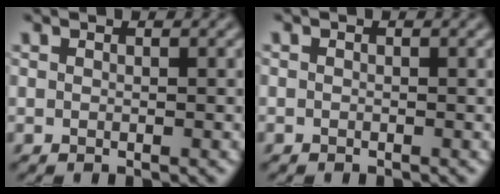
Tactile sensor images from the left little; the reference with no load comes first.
{"total": 0.6, "force": [-0.2, 0.6, -0.1], "torque": [0.007, -0.002, -0.008]}